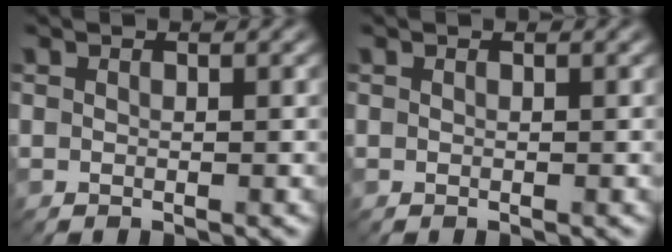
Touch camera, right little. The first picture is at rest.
{"total": 0.0}